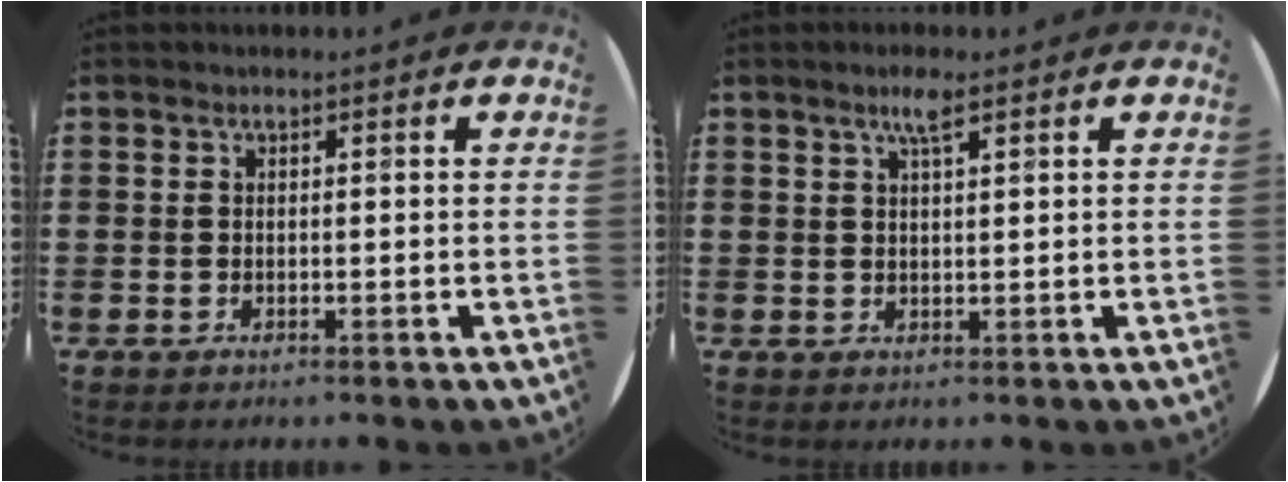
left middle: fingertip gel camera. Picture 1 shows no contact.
{"total": 2.7, "force": [1.8, 0.3, 1.9], "torque": [-0.041, 0.004, 0.032]}